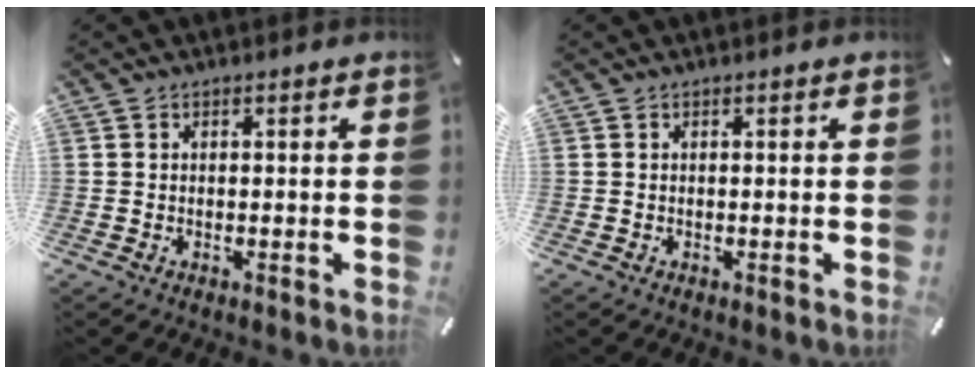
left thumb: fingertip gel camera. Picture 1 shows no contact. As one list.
[{"total": 0.0}]